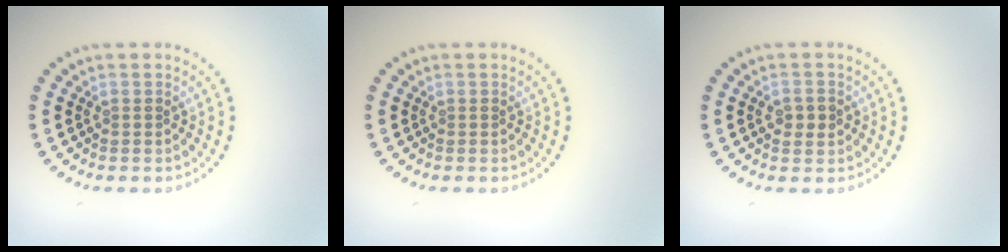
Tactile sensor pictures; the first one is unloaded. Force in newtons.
{"total": 0.0}
{"total": 2.0, "press": 2.0, "slide": 0.0}